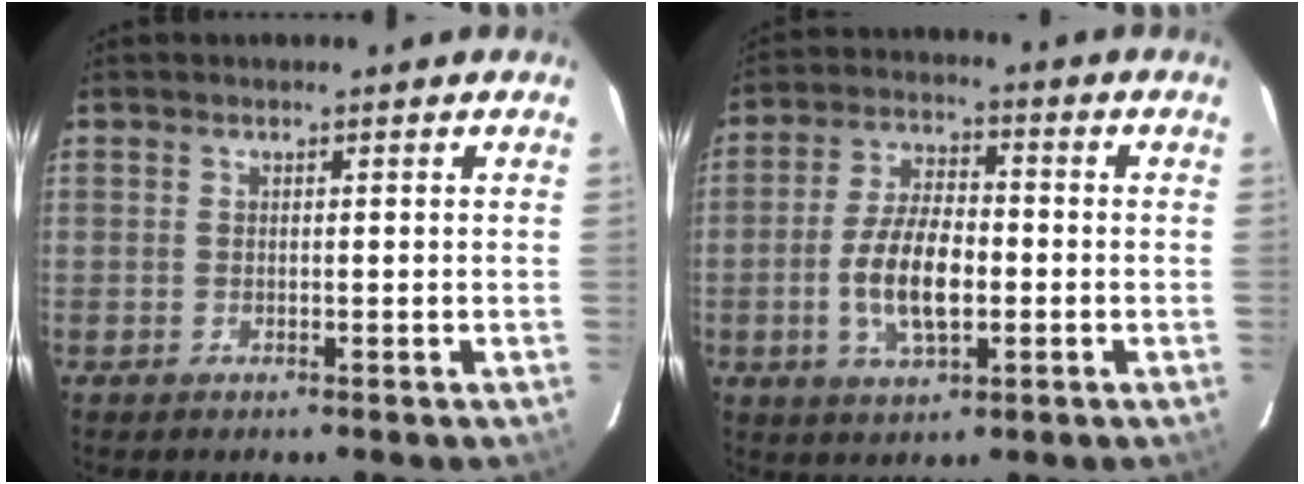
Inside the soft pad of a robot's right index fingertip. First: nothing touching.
{"total": 10.6, "force": [-2.5, 4.7, 9.1], "torque": [-0.185, 0.004, -0.043]}